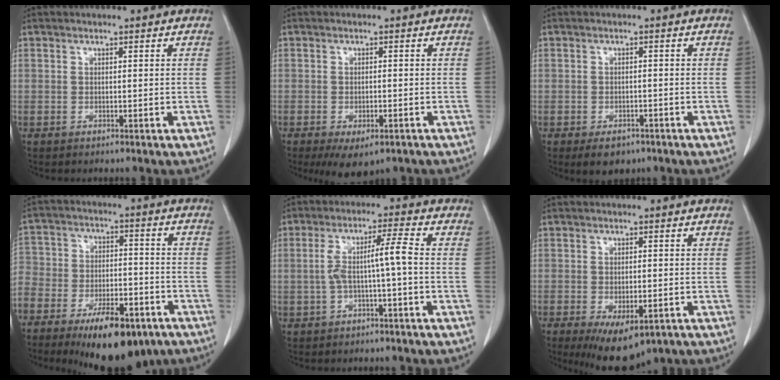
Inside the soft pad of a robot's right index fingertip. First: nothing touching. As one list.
[{"total": 5.7, "force": [-3.5, 2.5, 3.7], "torque": [-0.055, -0.009, -0.047]}, {"total": 4.1, "force": [-2.7, 2.6, 1.8], "torque": [-0.021, 0.000, -0.031]}, {"total": 19.0, "force": [-13.4, 8.0, 10.9], "torque": [-0.210, 0.005, -0.225]}, {"total": 5.6, "force": [-1.1, -0.4, 5.4], "torque": [-0.107, 0.026, -0.016]}, {"total": 9.5, "force": [-5.5, 3.9, 6.6], "torque": [-0.107, -0.017, -0.075]}]